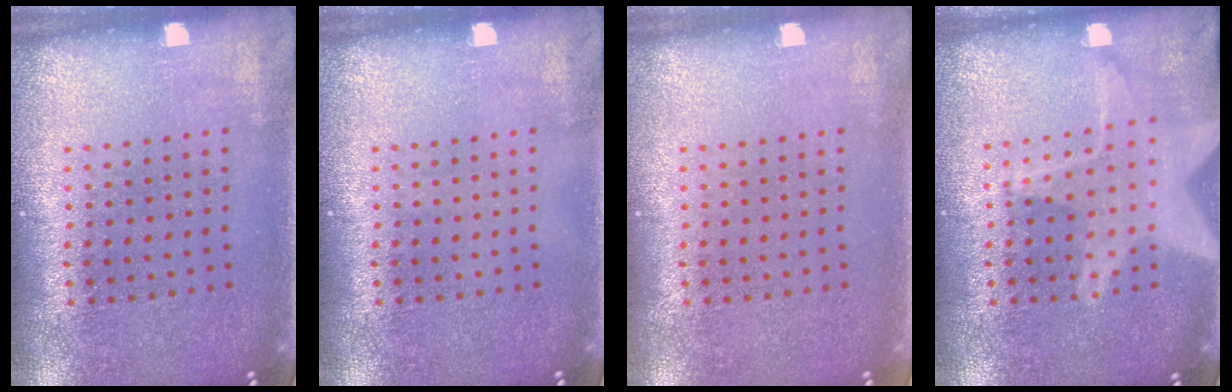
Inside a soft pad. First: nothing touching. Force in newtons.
{"total": 0.0}
{"total": 0.0}
{"total": 1.9, "press": 1.9, "slide": 0.2}